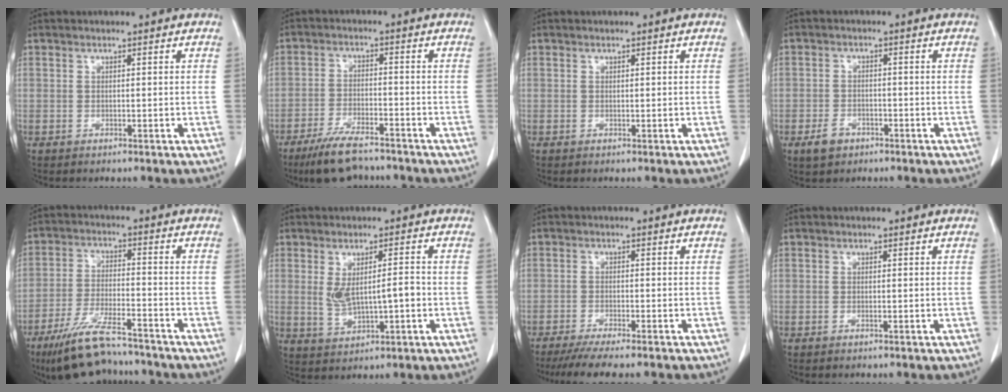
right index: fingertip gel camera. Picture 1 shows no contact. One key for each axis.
{"total": 8.9, "fx": -7.3, "fy": 2.2, "fz": 4.7, "tx": -0.088, "ty": -0.019, "tz": -0.125}
{"total": 0.0}
{"total": 3.4, "fx": -2.0, "fy": 2.3, "fz": 1.4, "tx": -0.027, "ty": 0.004, "tz": -0.028}
{"total": 12.8, "fx": -10.8, "fy": 2.3, "fz": 6.5, "tx": -0.124, "ty": -0.016, "tz": -0.180}
{"total": 5.9, "fx": 0.0, "fy": 1.9, "fz": 5.6, "tx": -0.101, "ty": 0.008, "tz": 0.015}
{"total": 9.2, "fx": -7.8, "fy": 0.4, "fz": 4.7, "tx": -0.056, "ty": -0.019, "tz": -0.120}
{"total": 0.0}